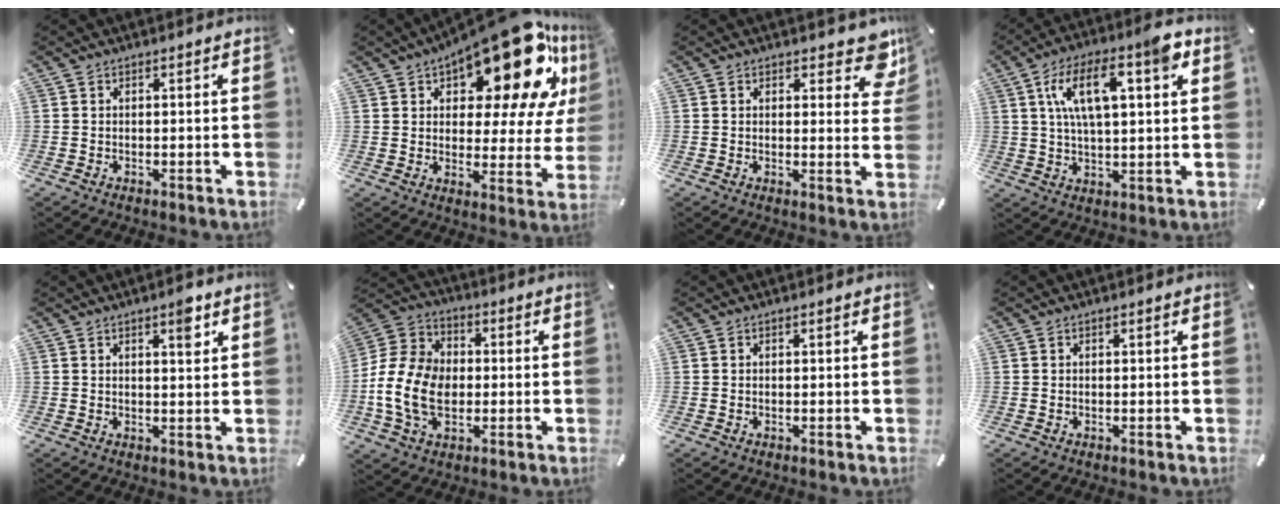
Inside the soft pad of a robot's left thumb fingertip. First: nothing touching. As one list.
[{"total": 24.2, "force": [15.6, 9.6, 15.7], "torque": [-0.219, -0.106, 0.259]}, {"total": 3.9, "force": [2.4, 2.2, 2.1], "torque": [-0.008, -0.013, 0.035]}, {"total": 14.1, "force": [5.8, 5.8, 11.4], "torque": [-0.195, 0.005, 0.098]}, {"total": 4.2, "force": [2.3, 1.4, 3.3], "torque": [-0.036, -0.009, 0.031]}, {"total": 14.5, "force": [-2.5, 11.1, 9.1], "torque": [-0.217, 0.021, -0.044]}, {"total": 0.0}, {"total": 0.0}]